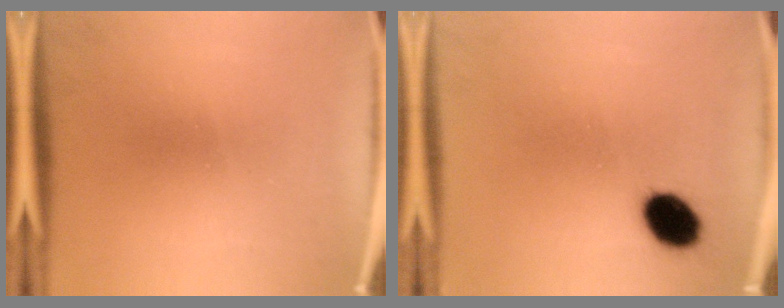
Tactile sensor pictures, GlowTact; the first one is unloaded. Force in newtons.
{"total": 8.2}